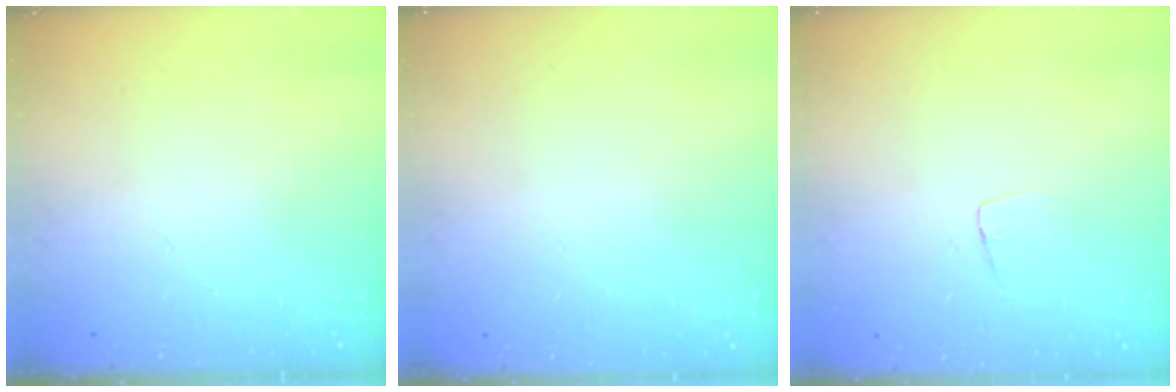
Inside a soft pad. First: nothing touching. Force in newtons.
{"total": 0.0}
{"total": 3.5, "press": 3.5, "slide": 0.2}